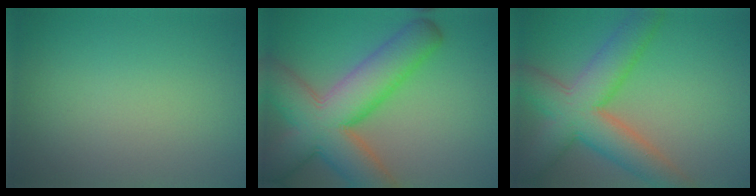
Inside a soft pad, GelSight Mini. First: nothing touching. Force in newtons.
{"total": 11.5, "press": 11.5, "slide": 0.6}
{"total": 8.5, "press": 8.4, "slide": 0.4}